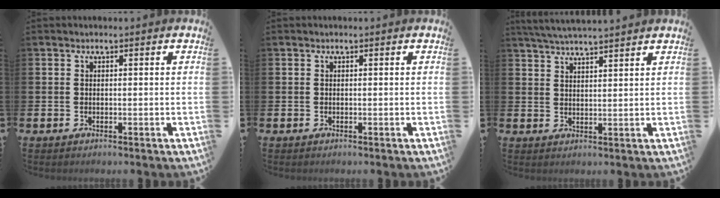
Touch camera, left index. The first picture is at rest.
{"total": 0.0}
{"total": 4.1, "force": [4.0, -0.3, 0.8], "torque": [-0.030, -0.012, 0.073]}